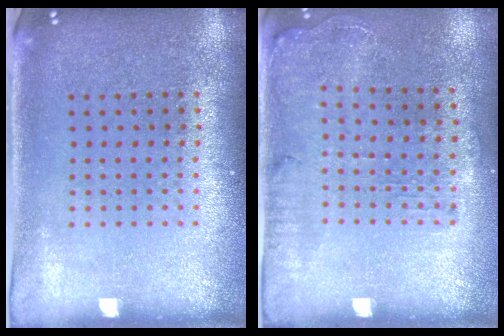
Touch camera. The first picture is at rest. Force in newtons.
{"total": 1.3, "press": 1.2, "slide": 0.5}